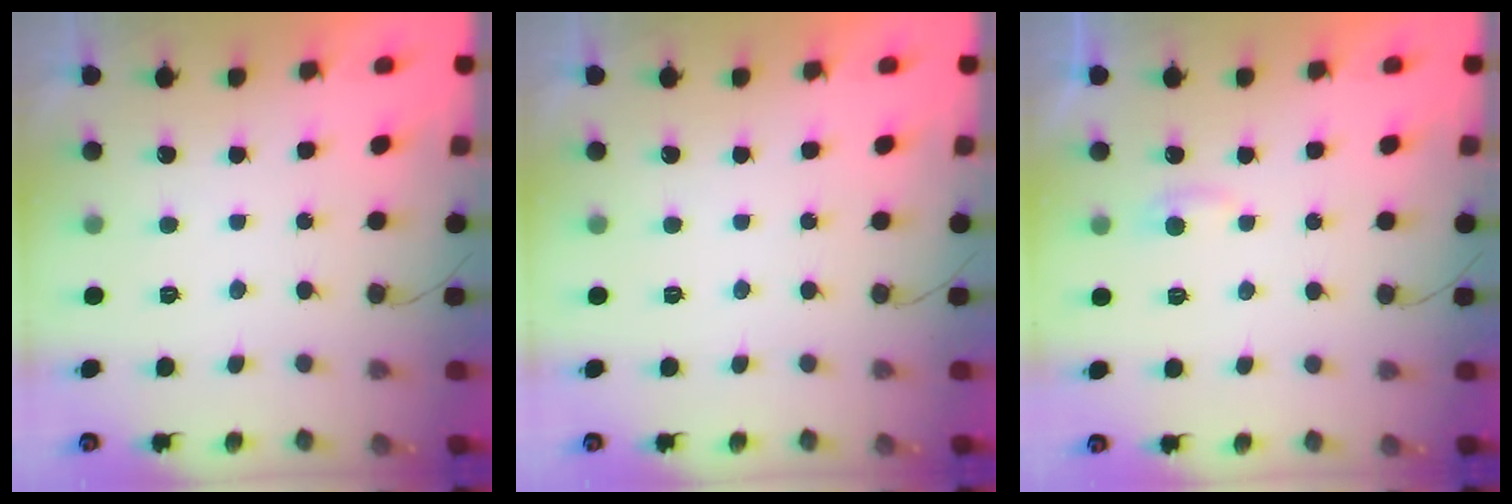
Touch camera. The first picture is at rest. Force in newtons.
{"total": 0.0}
{"total": 2.8, "press": 2.8, "slide": 0.4}